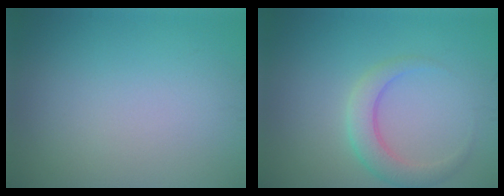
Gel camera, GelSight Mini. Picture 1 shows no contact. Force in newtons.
{"total": 3.1, "press": 3.1, "slide": 0.3}